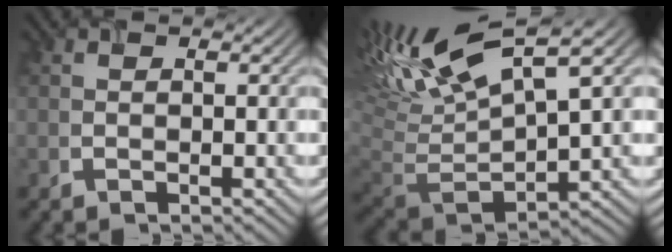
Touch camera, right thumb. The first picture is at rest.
{"total": 13.7, "force": [6.5, 5.3, 10.9], "torque": [-0.248, 0.018, 0.114]}